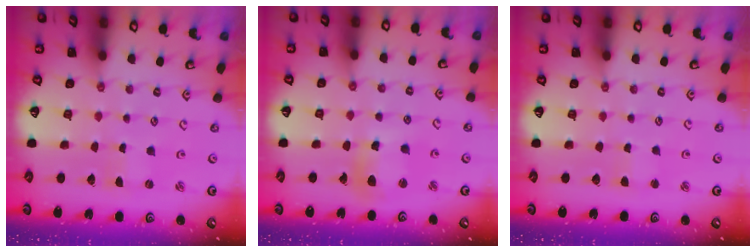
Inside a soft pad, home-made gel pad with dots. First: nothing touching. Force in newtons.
{"total": 10.8, "press": 10.8, "slide": 1.3}
{"total": 2.1, "press": 2.1, "slide": 0.2}